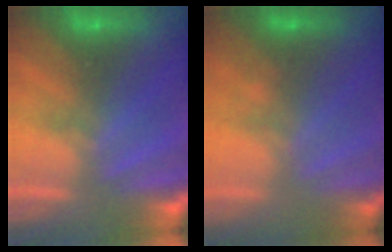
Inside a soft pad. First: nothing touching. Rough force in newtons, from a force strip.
{"total": 1.9}